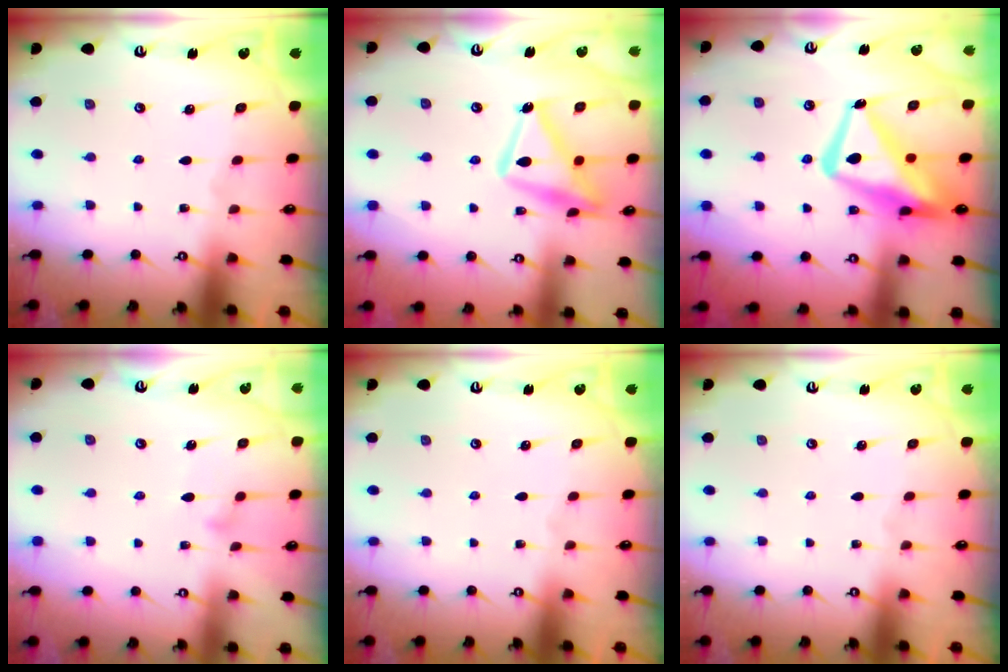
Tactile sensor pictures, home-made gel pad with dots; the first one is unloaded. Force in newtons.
{"total": 15.5, "press": 15.5, "slide": 1.2}
{"total": 15.5, "press": 15.5, "slide": 1.4}
{"total": 7.9, "press": 7.9, "slide": 0.4}
{"total": 0.0}
{"total": 0.0}